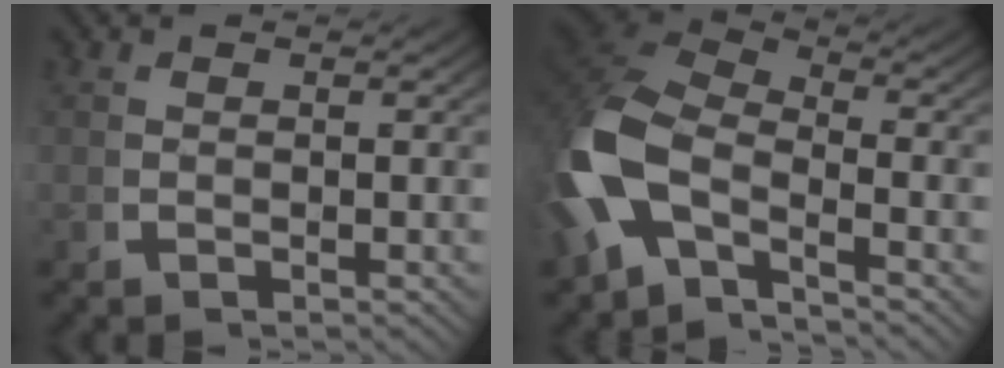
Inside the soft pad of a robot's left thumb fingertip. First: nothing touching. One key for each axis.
{"total": 11.3, "fx": -0.3, "fy": 8.0, "fz": 8.0, "tx": -0.198, "ty": -0.014, "tz": -0.009}